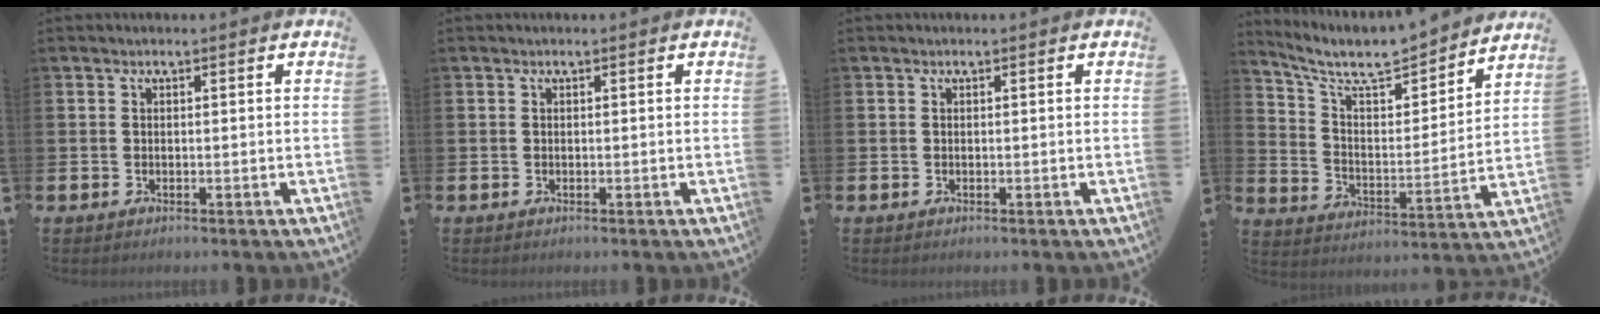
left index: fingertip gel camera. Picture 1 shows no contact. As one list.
[{"total": 0.0}, {"total": 0.0}, {"total": 8.1, "force": [7.3, 1.9, 2.9], "torque": [-0.090, -0.058, 0.124]}]